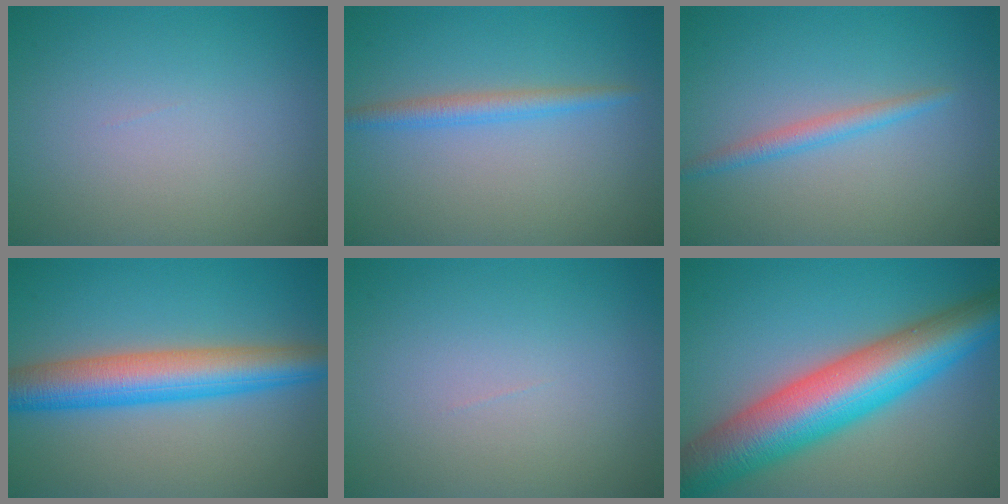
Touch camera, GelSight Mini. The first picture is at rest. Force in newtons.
{"total": 2.1, "press": 2.1, "slide": 0.0}
{"total": 1.7, "press": 1.7, "slide": 0.1}
{"total": 7.1, "press": 7.1, "slide": 0.2}
{"total": 0.0}
{"total": 11.9, "press": 11.9, "slide": 0.1}